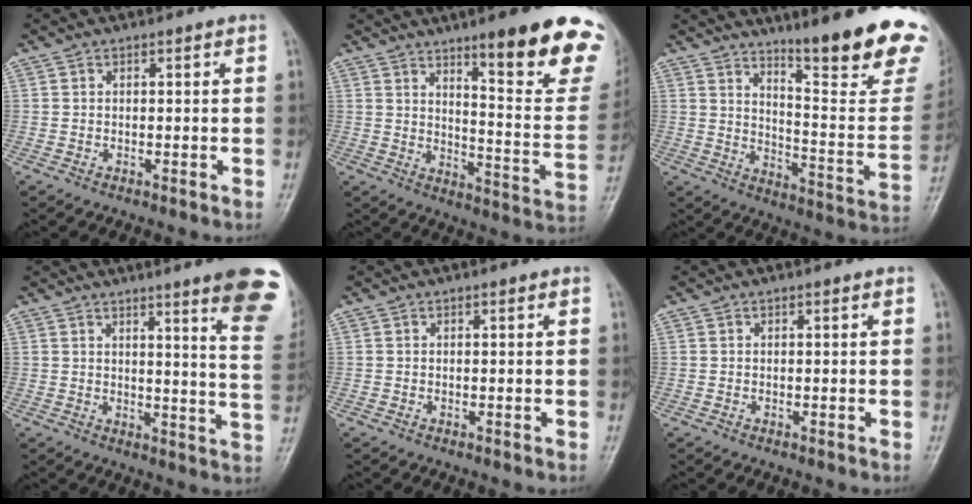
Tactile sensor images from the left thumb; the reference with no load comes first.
{"total": 20.7, "force": [12.6, 3.8, 15.9], "torque": [-0.172, -0.074, 0.179]}
{"total": 22.2, "force": [15.4, 3.6, 15.5], "torque": [-0.184, -0.108, 0.218]}
{"total": 15.4, "force": [9.8, 1.2, 11.9], "torque": [-0.121, -0.057, 0.104]}
{"total": 0.0}
{"total": 0.0}